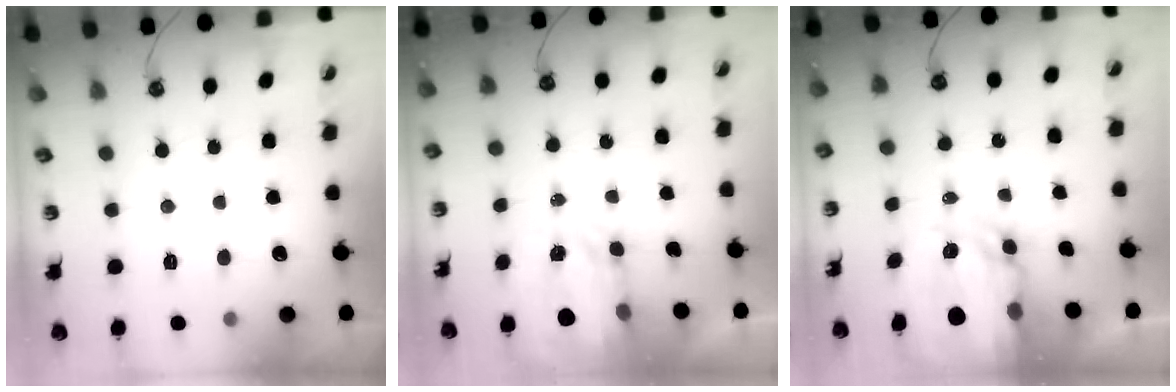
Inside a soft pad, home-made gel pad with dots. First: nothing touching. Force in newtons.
{"total": 3.8, "press": 3.8, "slide": 0.4}
{"total": 8.7, "press": 8.7, "slide": 0.8}